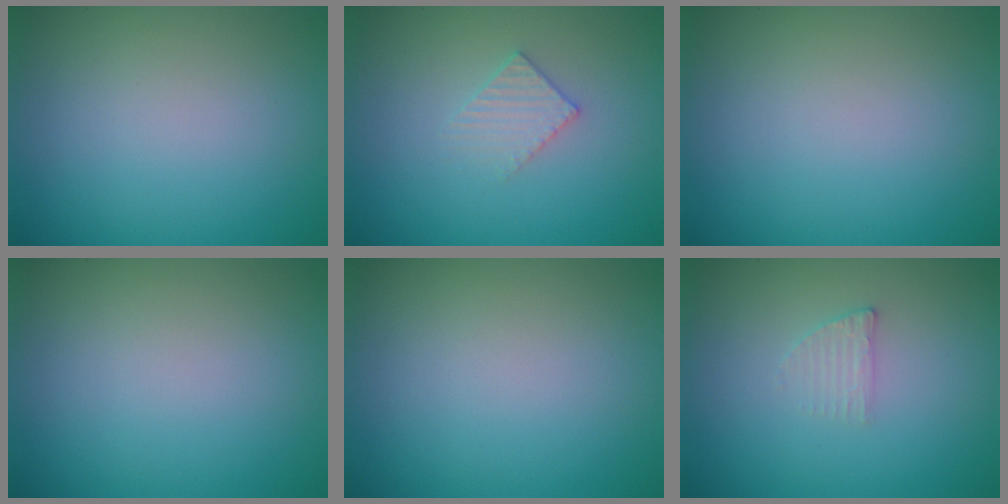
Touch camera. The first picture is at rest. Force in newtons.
{"total": 1.9, "press": 1.9, "slide": 0.2}
{"total": 0.0}
{"total": 0.0}
{"total": 0.0}
{"total": 1.2, "press": 1.2, "slide": 0.3}